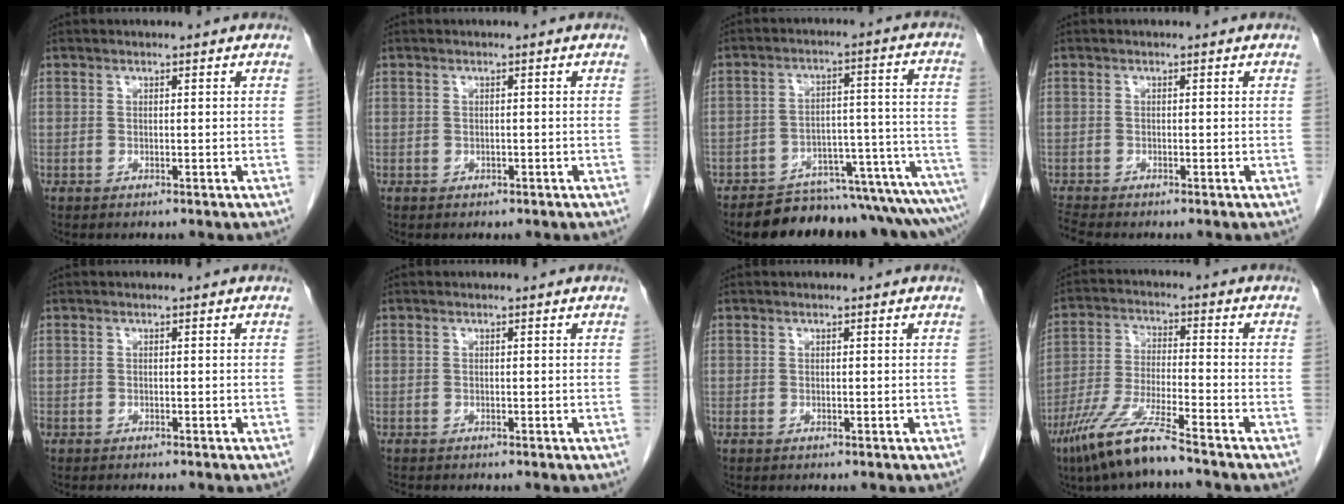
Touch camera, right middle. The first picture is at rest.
{"total": 0.5, "force": [-0.3, 0.4, 0.1], "torque": [-0.006, 0.002, -0.003]}
{"total": 18.1, "force": [-17.3, 2.1, 4.9], "torque": [0.003, 0.037, -0.222]}
{"total": 1.7, "force": [-1.5, -0.6, 0.0], "torque": [-0.016, -0.014, -0.032]}
{"total": 2.8, "force": [-2.3, 1.0, 1.2], "torque": [-0.021, -0.007, -0.031]}
{"total": 0.6, "force": [-0.6, -0.1, 0.1], "torque": [-0.011, -0.004, -0.014]}
{"total": 0.0}
{"total": 10.0, "force": [-7.2, 0.0, 7.0], "torque": [-0.147, -0.029, -0.141]}